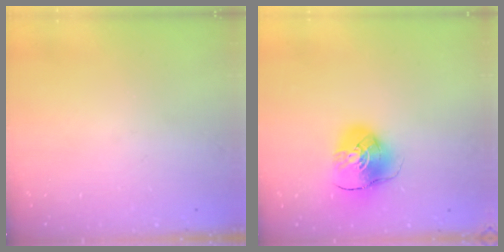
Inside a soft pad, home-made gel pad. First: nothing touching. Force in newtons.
{"total": 10.2, "press": 10.1, "slide": 1.4}